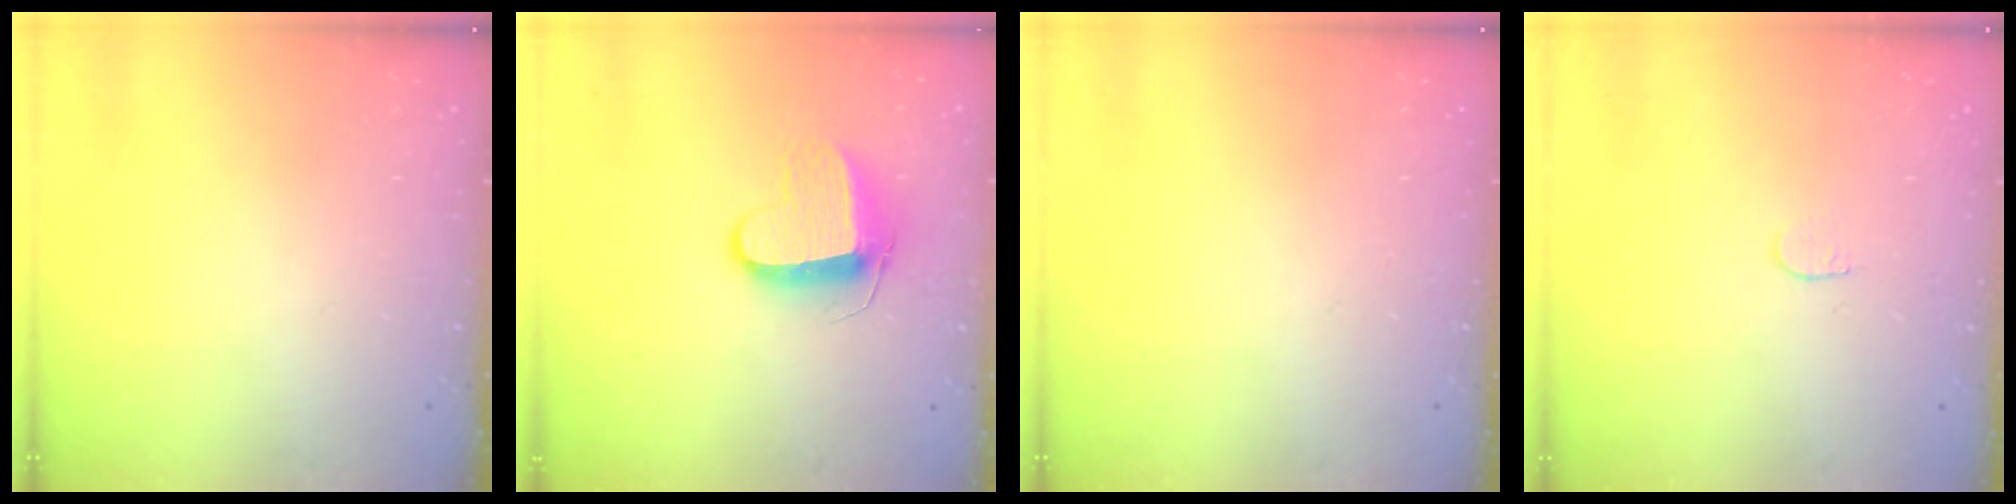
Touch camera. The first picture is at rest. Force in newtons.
{"total": 9.4, "press": 9.4, "slide": 0.2}
{"total": 0.0}
{"total": 3.7, "press": 3.6, "slide": 0.3}